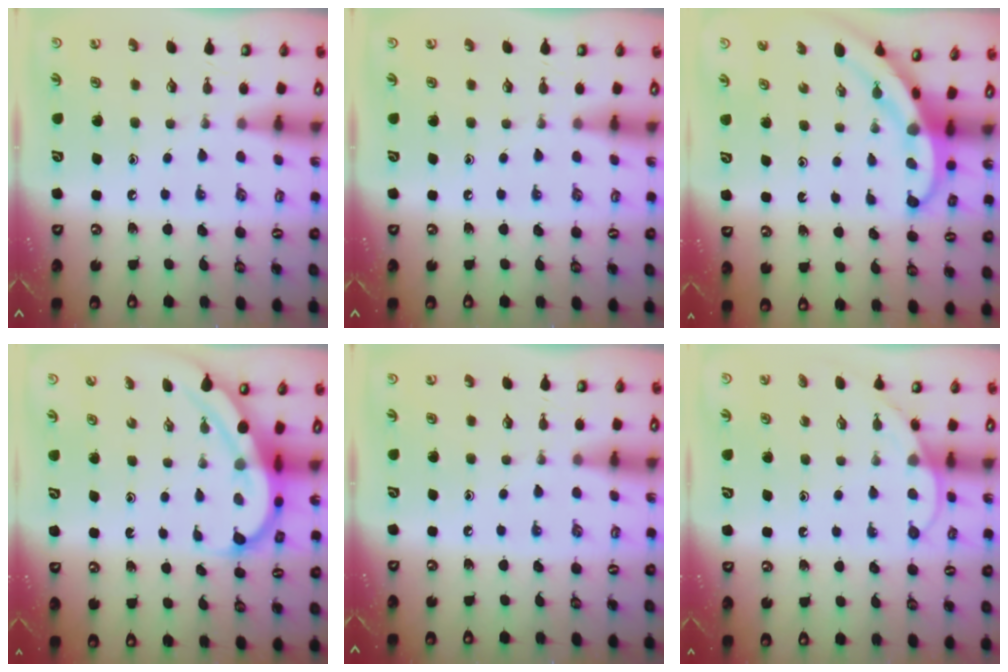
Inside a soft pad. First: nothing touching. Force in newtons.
{"total": 0.0}
{"total": 3.9, "press": 3.9, "slide": 0.6}
{"total": 6.2, "press": 6.1, "slide": 1.3}
{"total": 0.0}
{"total": 6.5, "press": 6.5, "slide": 0.5}